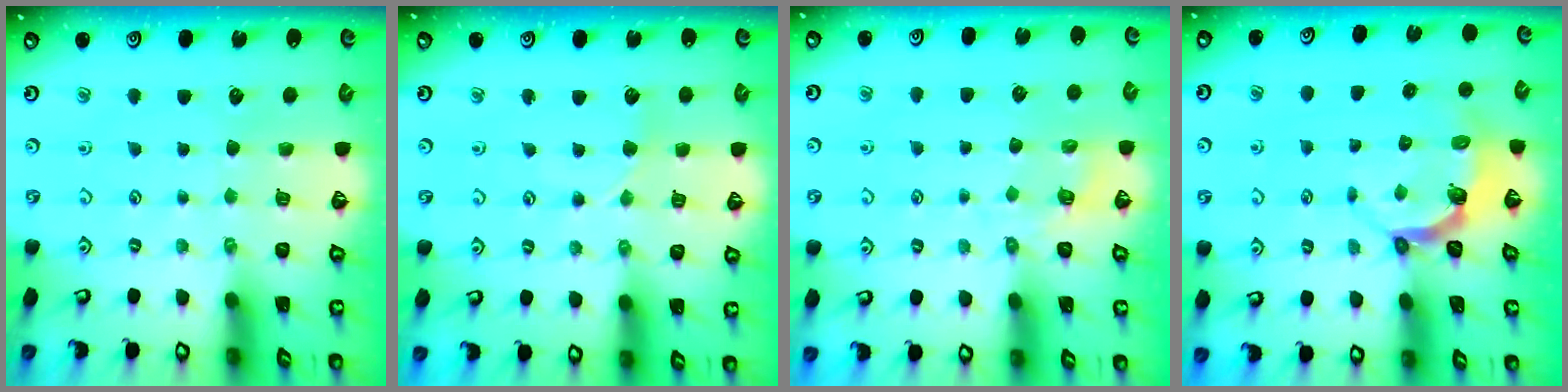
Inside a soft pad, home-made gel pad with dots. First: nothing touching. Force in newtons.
{"total": 2.2, "press": 2.2, "slide": 0.3}
{"total": 2.3, "press": 1.5, "slide": 1.7}
{"total": 4.7, "press": 3.7, "slide": 2.9}